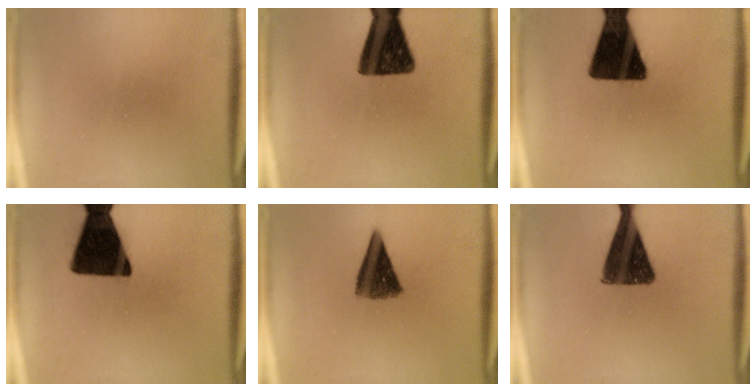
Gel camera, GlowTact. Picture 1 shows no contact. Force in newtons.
{"total": 14.6}
{"total": 16.3}
{"total": 16.6}
{"total": 8.5}
{"total": 10.2}